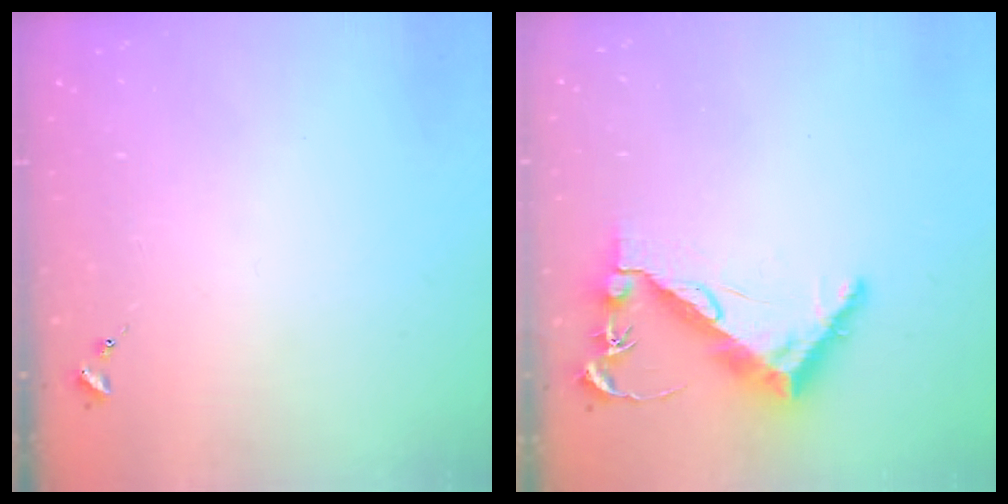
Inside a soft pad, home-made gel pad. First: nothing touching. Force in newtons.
{"total": 9.7, "press": 9.6, "slide": 1.0}